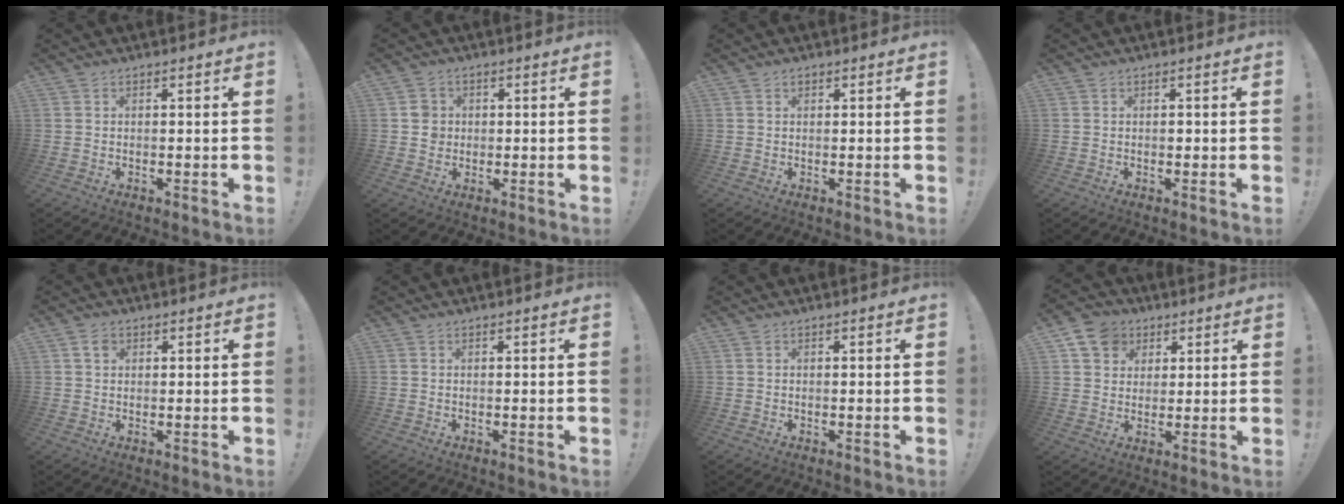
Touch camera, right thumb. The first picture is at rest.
{"total": 4.5, "force": [0.2, 4.2, 1.4], "torque": [-0.012, 0.006, 0.003]}
{"total": 0.6, "force": [0.4, 0.5, 0.2], "torque": [0.003, -0.002, 0.006]}
{"total": 0.6, "force": [-0.4, 0.5, 0.1], "torque": [-0.008, 0.004, -0.006]}
{"total": 2.8, "force": [0.9, 2.1, 1.6], "torque": [-0.029, 0.006, 0.016]}
{"total": 0.0}
{"total": 0.0}
{"total": 9.4, "force": [4.3, 7.8, 3.1], "torque": [-0.049, -0.021, 0.087]}